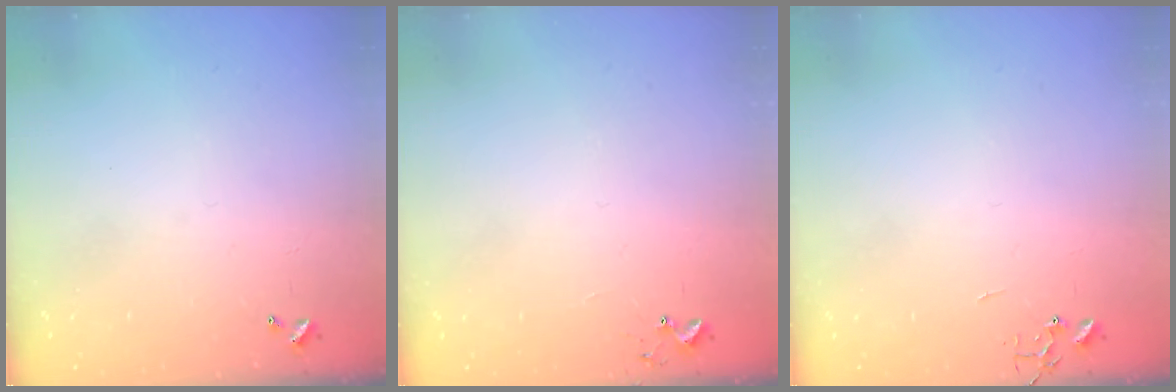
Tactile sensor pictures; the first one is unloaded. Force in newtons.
{"total": 5.5, "press": 5.4, "slide": 0.4}
{"total": 0.0}